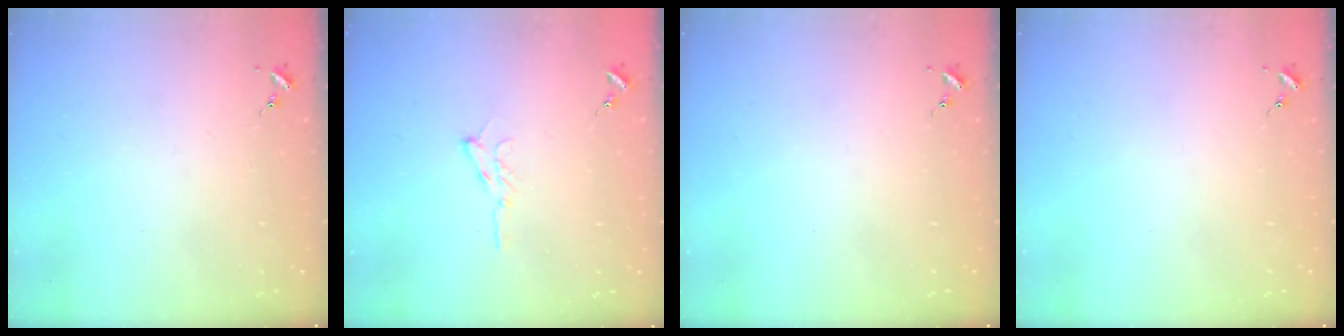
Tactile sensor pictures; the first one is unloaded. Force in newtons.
{"total": 6.1, "press": 6.1, "slide": 0.7}
{"total": 0.0}
{"total": 0.0}